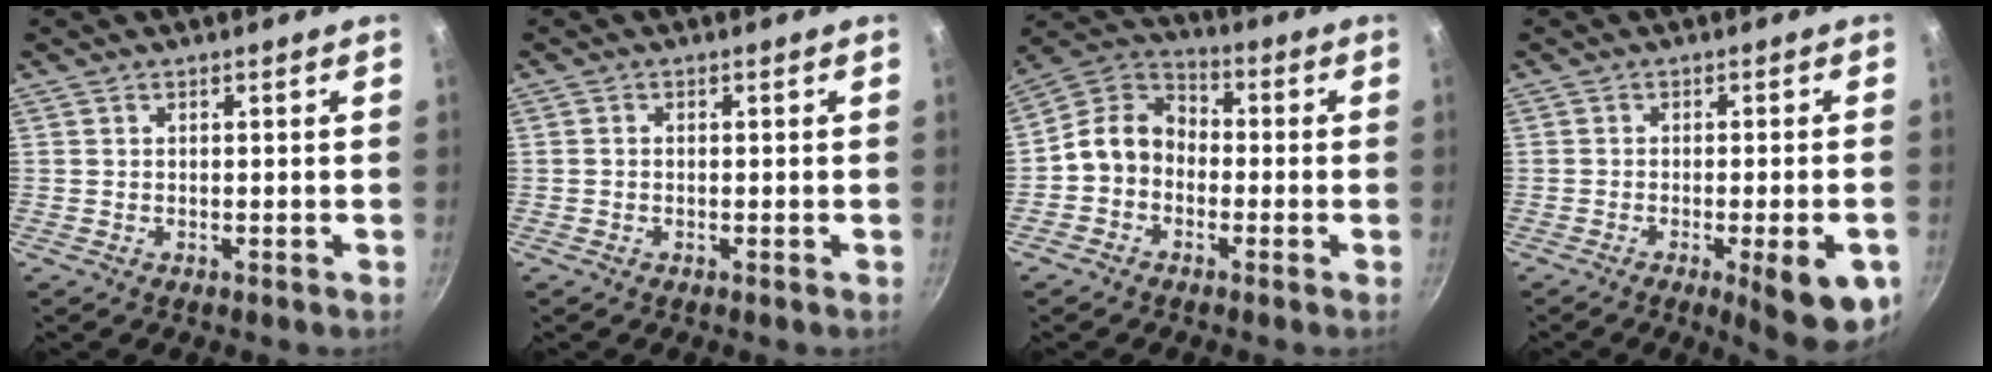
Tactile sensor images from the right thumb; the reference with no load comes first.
{"total": 0.5, "force": [-0.2, 0.4, 0.3], "torque": [-0.006, 0.003, -0.004]}
{"total": 9.2, "force": [-1.8, 7.5, 5.1], "torque": [-0.058, 0.041, -0.059]}
{"total": 10.8, "force": [-4.2, 2.5, 9.7], "torque": [-0.104, 0.010, -0.050]}